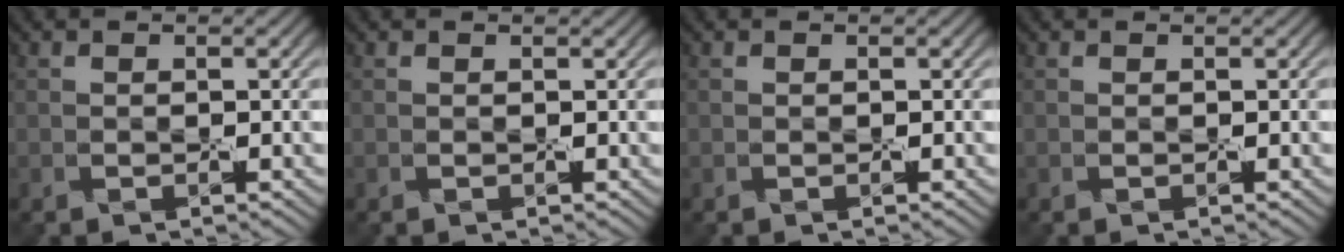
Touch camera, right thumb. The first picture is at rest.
{"total": 0.5, "force": [0.2, -0.2, -0.5], "torque": [0.009, 0.000, 0.004]}
{"total": 0.0}
{"total": 0.0}